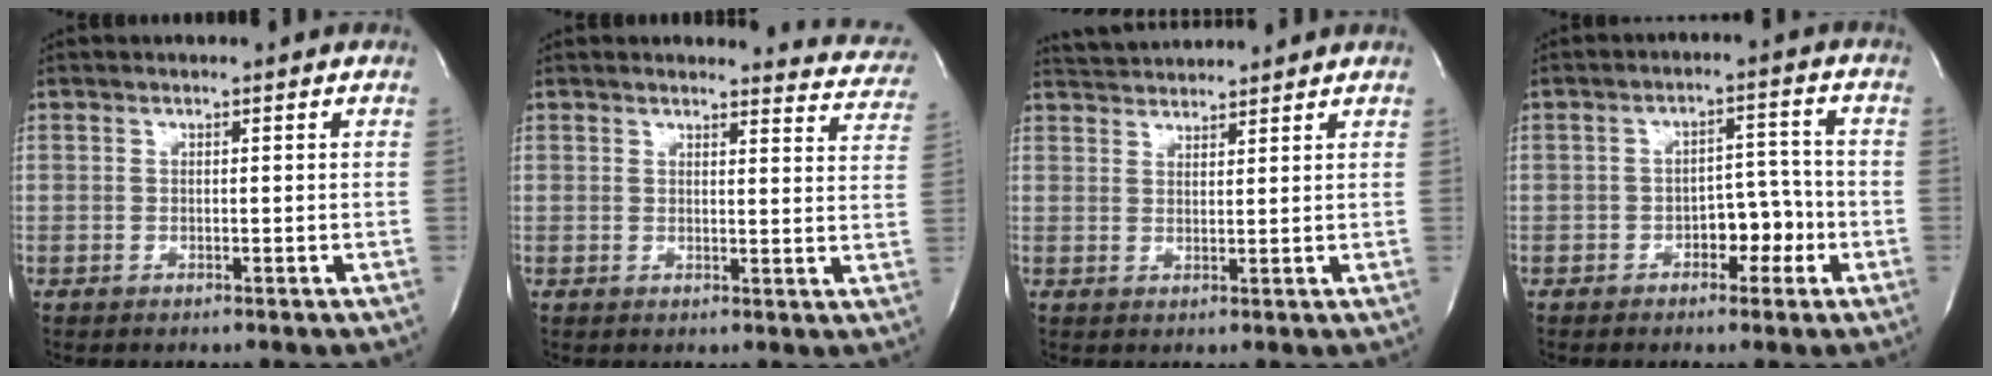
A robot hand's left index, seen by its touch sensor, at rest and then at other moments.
{"total": 7.6, "force": [7.4, 1.3, 0.0], "torque": [0.023, -0.058, 0.049]}
{"total": 5.2, "force": [5.2, 0.4, 0.8], "torque": [-0.022, 0.027, 0.085]}
{"total": 5.2, "force": [-2.8, 2.7, 3.5], "torque": [-0.043, 0.011, -0.044]}